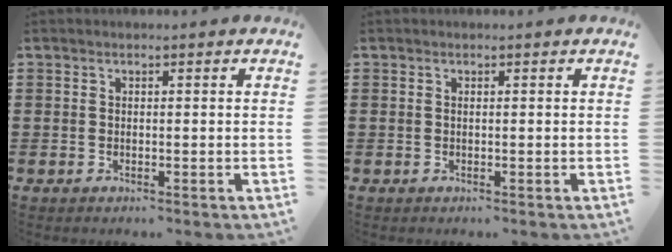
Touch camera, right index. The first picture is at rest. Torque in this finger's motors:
{"motor_torque": [-0.37, 0.68, 0.01, -0.01]}